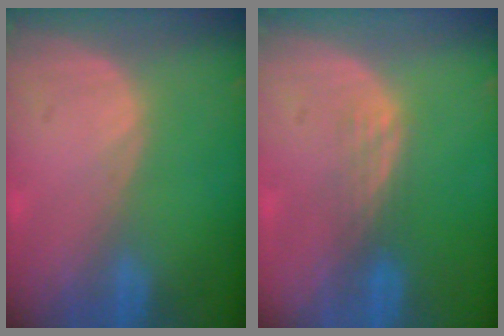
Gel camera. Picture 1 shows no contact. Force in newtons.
{"total": 2.2, "press": 2.2, "slide": 0.2}